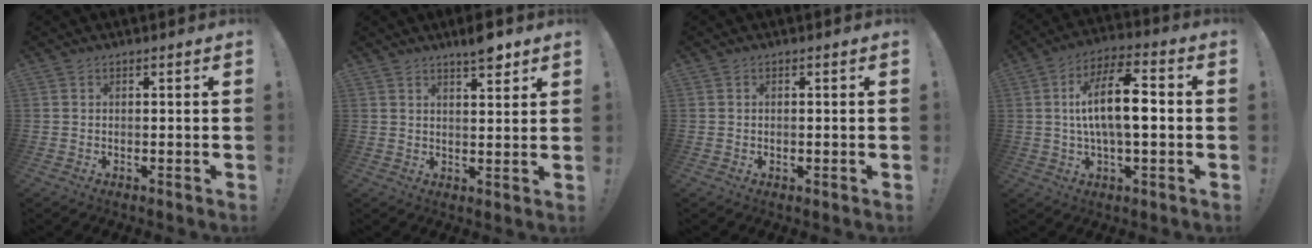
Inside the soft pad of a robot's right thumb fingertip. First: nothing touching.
{"total": 5.6, "force": [4.3, 1.0, 3.5], "torque": [-0.038, -0.032, 0.068]}
{"total": 0.0}
{"total": 14.2, "force": [0.5, 5.1, 13.2], "torque": [-0.229, 0.012, 0.006]}